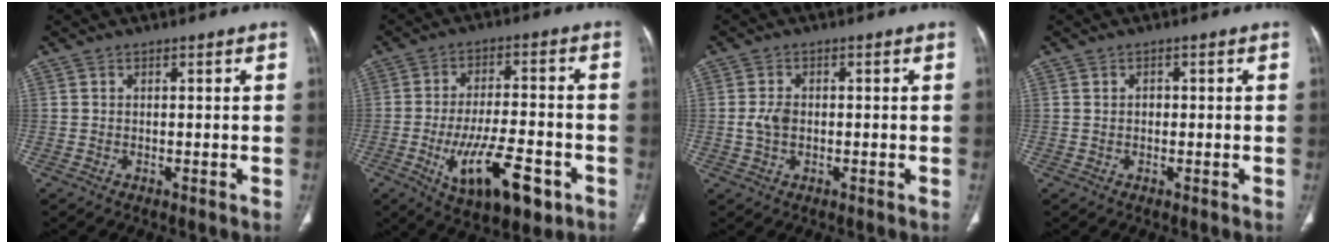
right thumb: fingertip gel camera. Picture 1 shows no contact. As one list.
[{"total": 15.8, "force": [-6.2, 6.4, 13.1], "torque": [-0.207, 0.019, -0.087]}, {"total": 3.3, "force": [-0.2, 2.2, 2.5], "torque": [-0.051, 0.007, -0.005]}, {"total": 1.1, "force": [0.0, 0.9, 0.6], "torque": [-0.007, 0.003, -0.001]}]